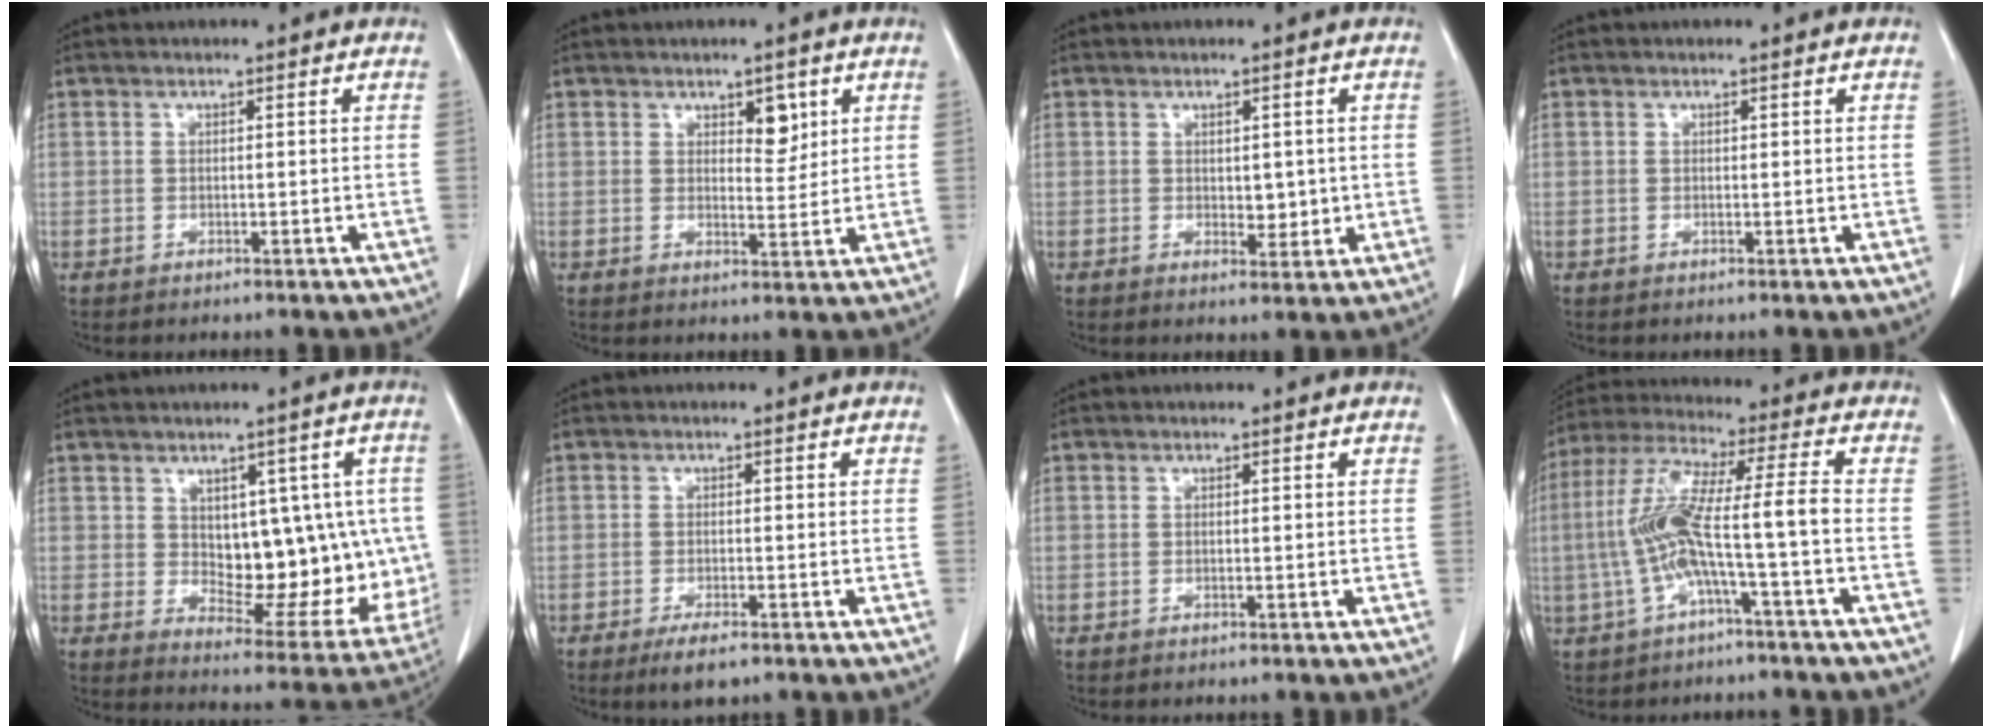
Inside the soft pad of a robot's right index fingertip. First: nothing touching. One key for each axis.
{"total": 3.6, "fx": 1.8, "fy": 1.7, "fz": 2.6, "tx": -0.032, "ty": -0.004, "tz": 0.028}
{"total": 3.2, "fx": 0.2, "fy": 1.8, "fz": 2.7, "tx": -0.032, "ty": -0.006, "tz": 0.009}
{"total": 0.0}
{"total": 15.0, "fx": 1.1, "fy": 8.0, "fz": 12.7, "tx": -0.151, "ty": 0.008, "tz": 0.039}
{"total": 3.5, "fx": -2.3, "fy": 0.8, "fz": 2.5, "tx": -0.046, "ty": -0.006, "tz": -0.036}
{"total": 0.0}
{"total": 10.8, "fx": -2.5, "fy": -0.3, "fz": 10.5, "tx": -0.222, "ty": 0.027, "tz": -0.053}